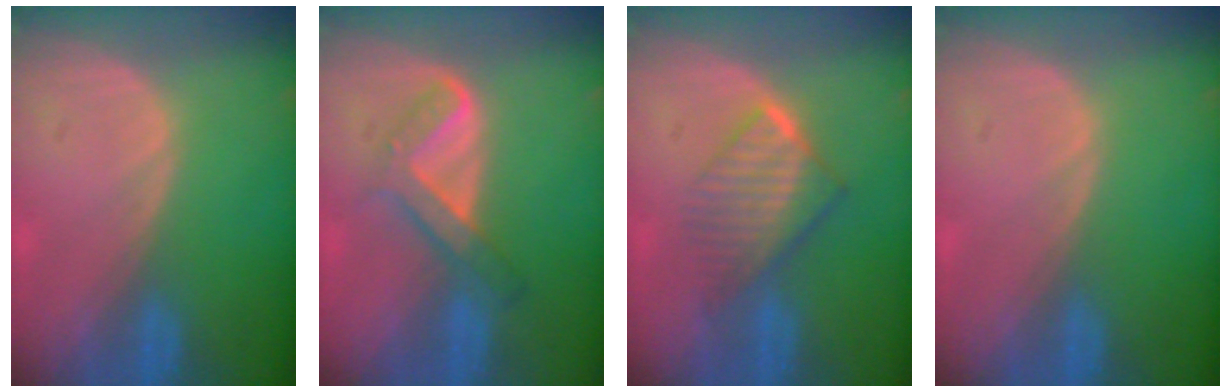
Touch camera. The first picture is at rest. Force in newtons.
{"total": 5.2, "press": 5.1, "slide": 1.4}
{"total": 6.7, "press": 6.1, "slide": 2.8}
{"total": 0.0}